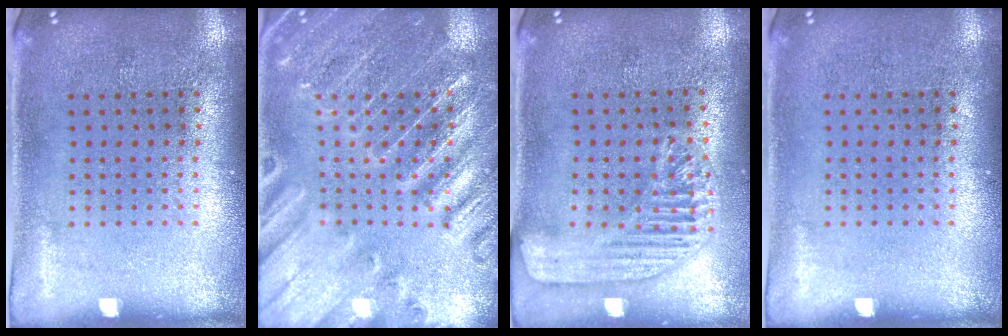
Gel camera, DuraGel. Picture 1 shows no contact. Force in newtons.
{"total": 3.1, "press": 3.1, "slide": 0.6}
{"total": 1.7, "press": 1.6, "slide": 0.5}
{"total": 0.0}